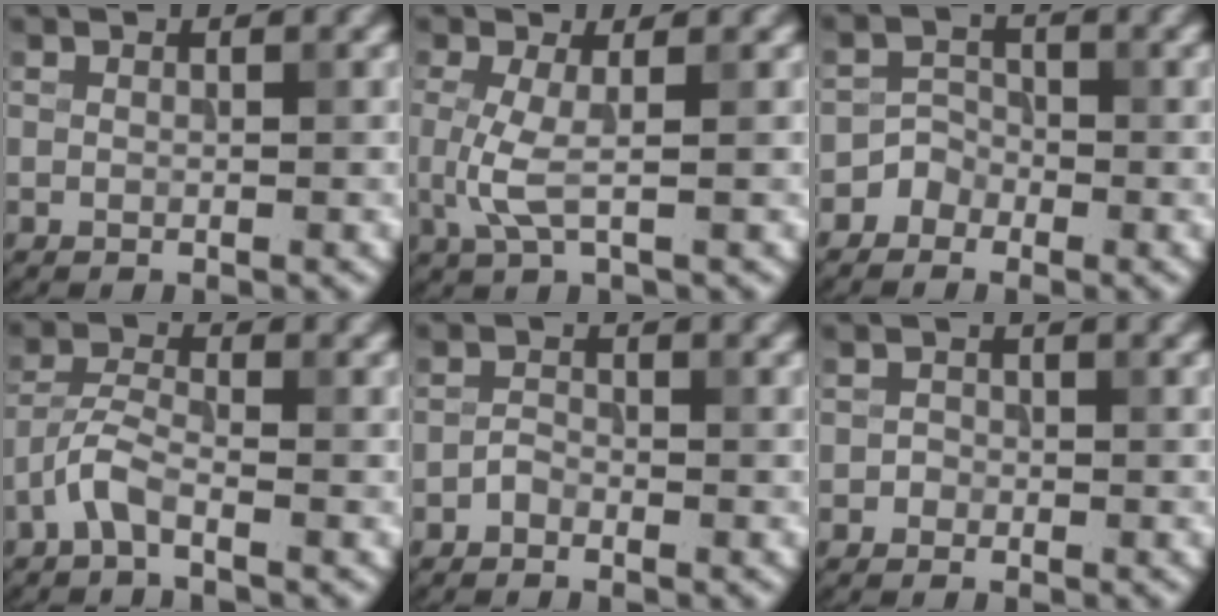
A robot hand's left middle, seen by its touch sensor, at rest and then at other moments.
{"total": 2.6, "force": [-0.1, 0.6, 2.6], "torque": [-0.066, -0.004, -0.003]}
{"total": 1.8, "force": [-1.2, 1.2, 0.0], "torque": [0.011, 0.012, -0.028]}
{"total": 2.7, "force": [-1.7, 0.8, 1.9], "torque": [-0.046, 0.006, -0.044]}
{"total": 1.0, "force": [-0.8, 0.6, 0.3], "torque": [-0.004, 0.004, -0.018]}
{"total": 0.7, "force": [-0.4, 0.6, 0.0], "torque": [0.005, 0.000, -0.007]}